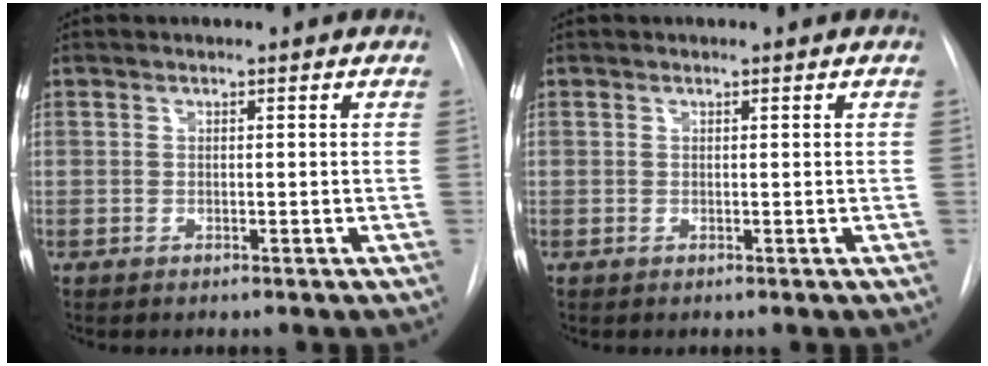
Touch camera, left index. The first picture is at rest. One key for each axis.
{"total": 0.0}